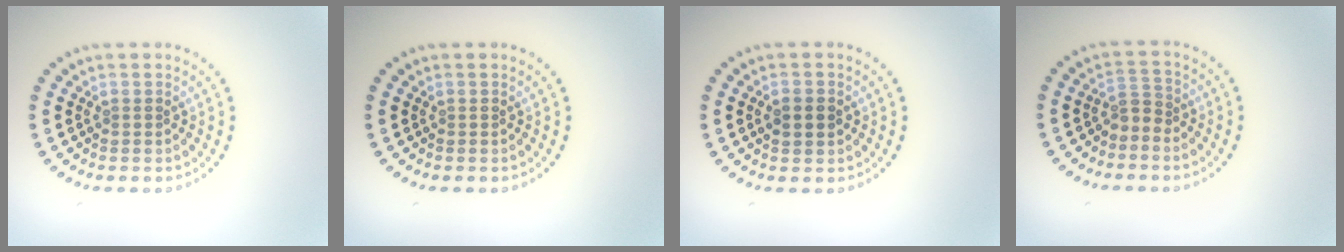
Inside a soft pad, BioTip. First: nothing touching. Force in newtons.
{"total": 0.0}
{"total": 2.3, "press": 2.2, "slide": 0.2}
{"total": 1.7, "press": 1.2, "slide": 1.2}